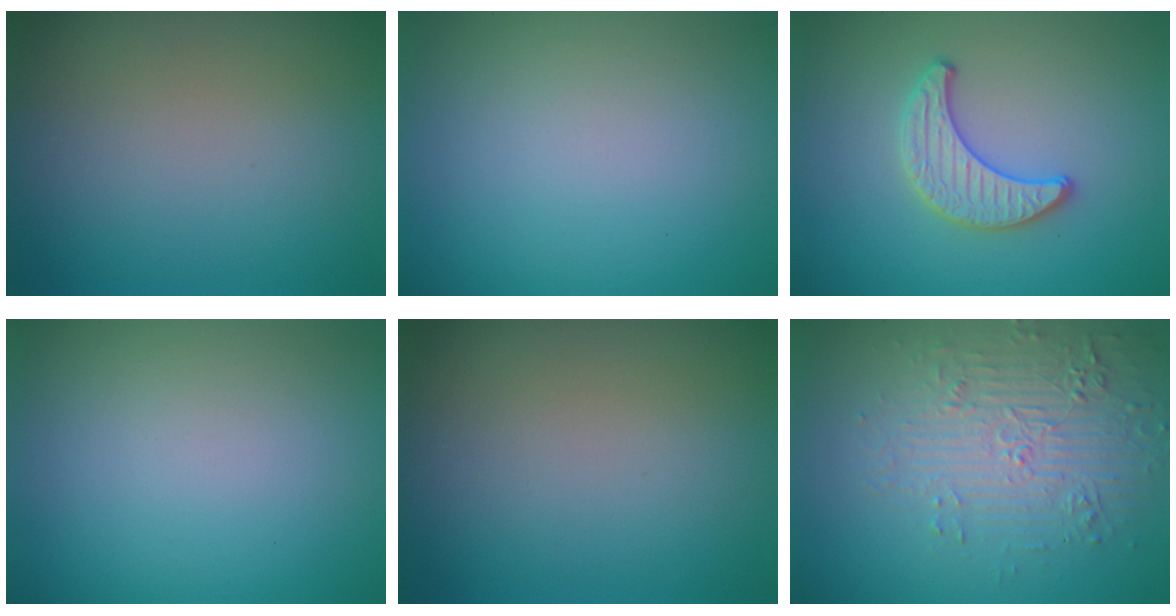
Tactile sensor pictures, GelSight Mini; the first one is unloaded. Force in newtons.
{"total": 0.0}
{"total": 2.4, "press": 2.4, "slide": 0.1}
{"total": 0.0}
{"total": 0.0}
{"total": 4.2, "press": 3.8, "slide": 1.7}